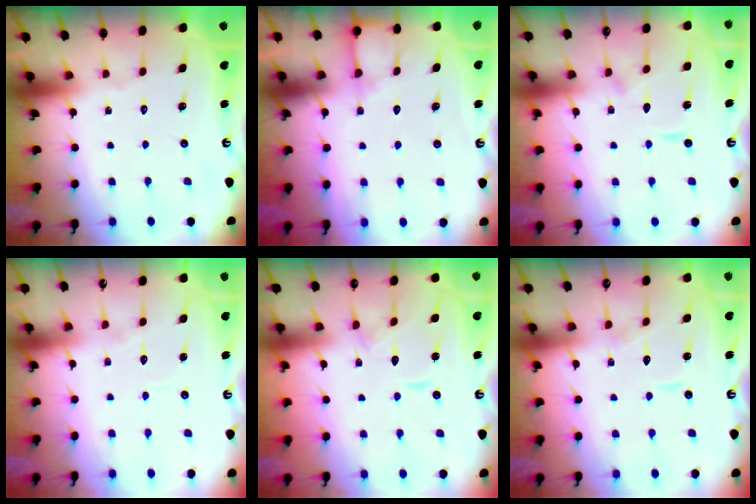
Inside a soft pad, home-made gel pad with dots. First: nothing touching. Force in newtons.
{"total": 7.4, "press": 7.4, "slide": 0.5}
{"total": 8.5, "press": 8.5, "slide": 0.8}
{"total": 4.4, "press": 4.4, "slide": 0.4}
{"total": 10.0, "press": 10.0, "slide": 0.5}
{"total": 7.6, "press": 7.6, "slide": 0.4}